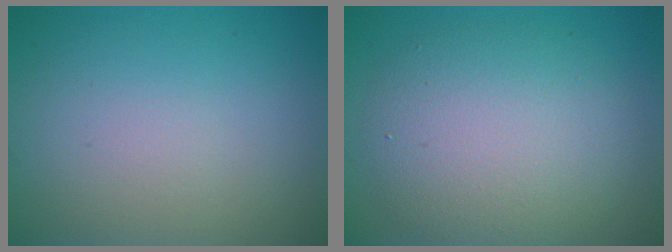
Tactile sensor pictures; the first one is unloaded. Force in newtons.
{"total": 6.7, "press": 6.7, "slide": 0.3}